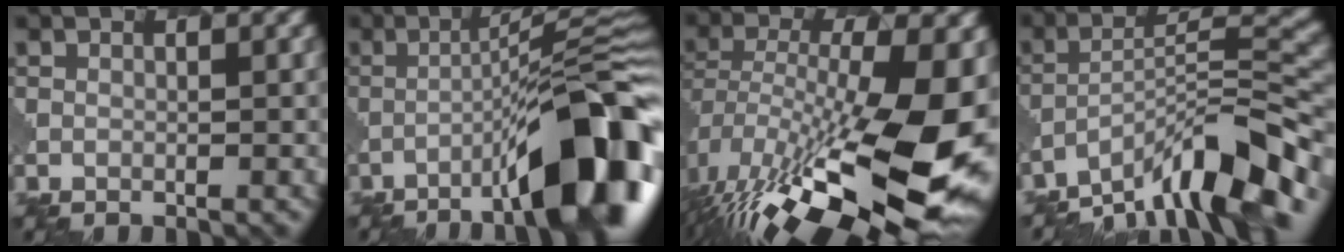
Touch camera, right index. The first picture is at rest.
{"total": 12.6, "force": [-5.8, 2.4, 11.0], "torque": [-0.157, 0.020, -0.088]}
{"total": 17.1, "force": [-4.3, 7.0, 15.0], "torque": [-0.278, -0.028, -0.065]}
{"total": 10.4, "force": [-7.5, 2.0, 6.9], "torque": [-0.100, 0.025, -0.138]}